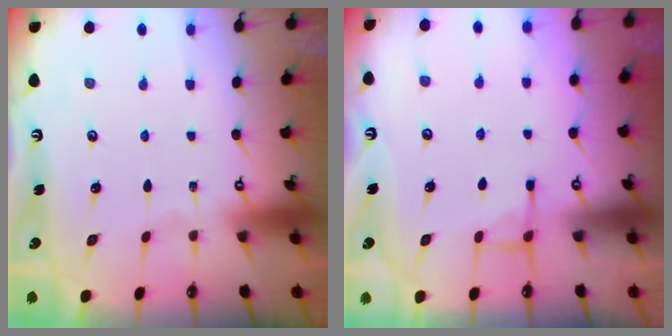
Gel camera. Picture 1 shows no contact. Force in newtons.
{"total": 3.2, "press": 3.2, "slide": 0.2}